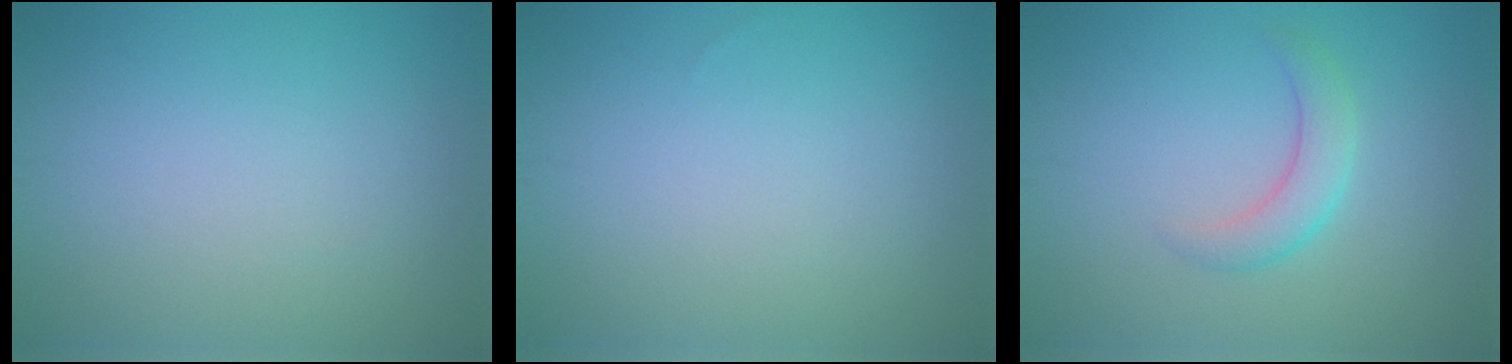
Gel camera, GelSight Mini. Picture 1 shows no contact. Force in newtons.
{"total": 0.0}
{"total": 2.5, "press": 2.5, "slide": 0.1}